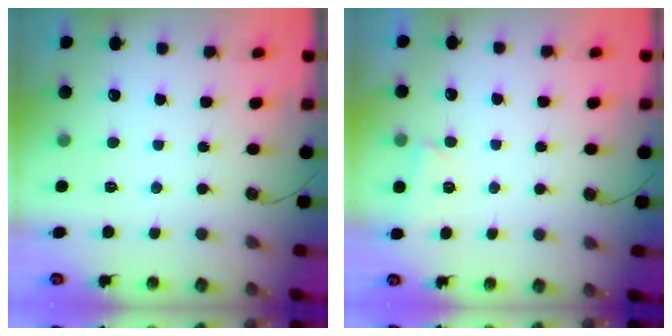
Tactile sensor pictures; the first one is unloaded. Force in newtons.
{"total": 2.7, "press": 2.4, "slide": 1.2}